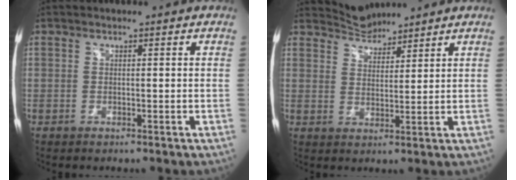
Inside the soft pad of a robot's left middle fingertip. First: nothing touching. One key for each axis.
{"total": 4.8, "fx": 4.7, "fy": 0.7, "fz": -0.2, "tx": -0.002, "ty": 0.012, "tz": 0.090}